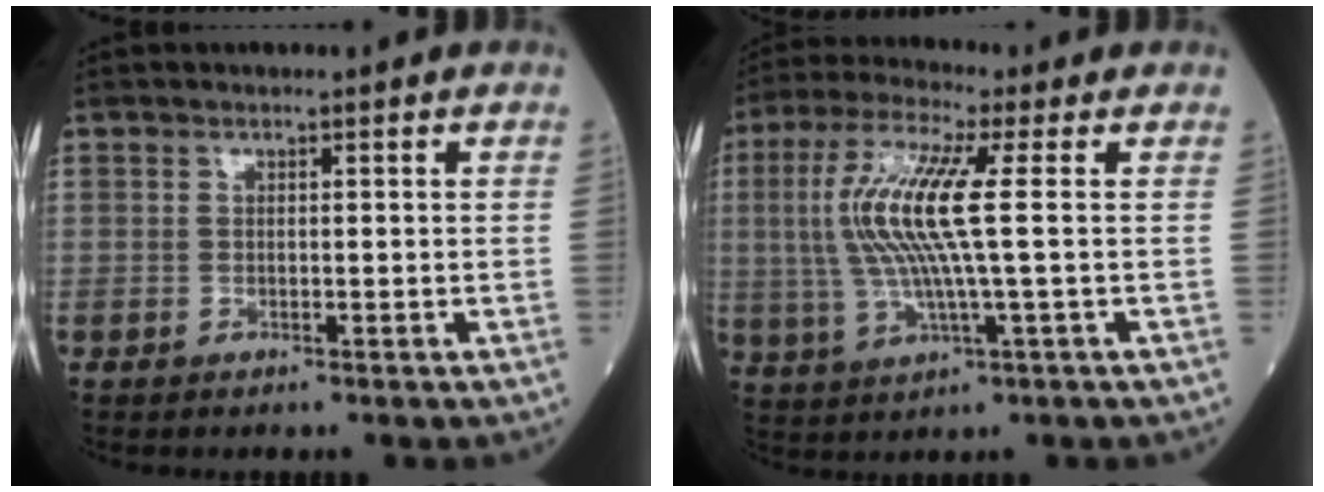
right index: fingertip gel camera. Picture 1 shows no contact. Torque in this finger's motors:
{"motor_torque": [1.74, 0.40, 0.70, 0.21]}